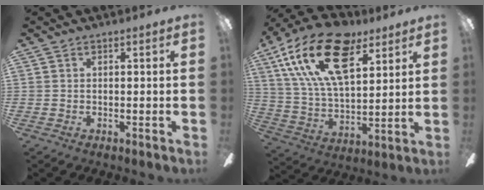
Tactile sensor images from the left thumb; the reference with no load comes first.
{"total": 23.4, "force": [12.3, 11.7, 16.1], "torque": [-0.301, -0.046, 0.214]}